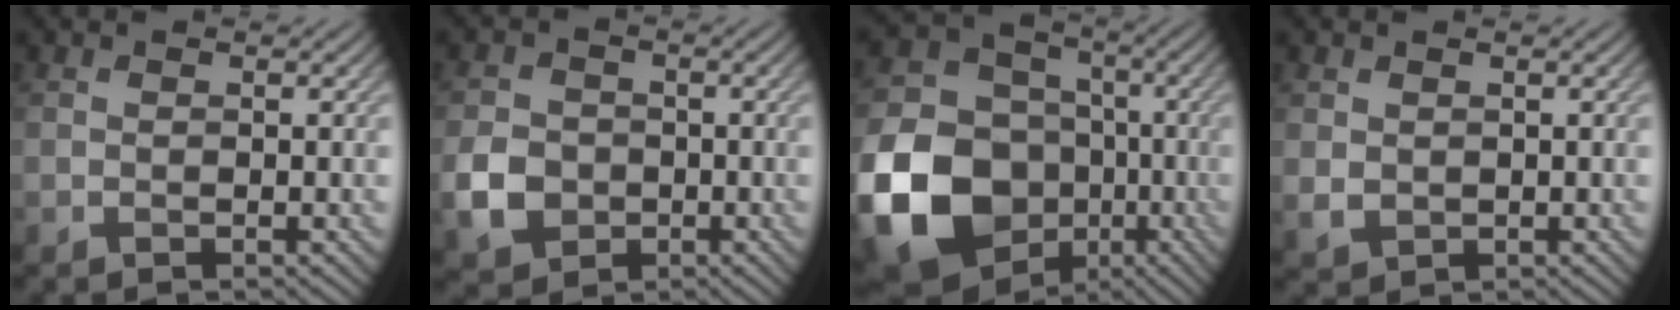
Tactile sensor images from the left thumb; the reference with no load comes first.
{"total": 5.2, "force": [-1.5, 4.4, 2.3], "torque": [-0.056, -0.005, -0.040]}
{"total": 19.7, "force": [-6.8, 16.1, 9.2], "torque": [-0.248, -0.047, -0.129]}
{"total": 1.7, "force": [0.7, 1.4, 0.7], "torque": [-0.022, -0.004, 0.017]}